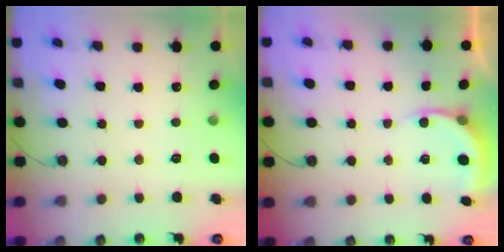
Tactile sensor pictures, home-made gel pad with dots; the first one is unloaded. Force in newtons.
{"total": 4.2, "press": 4.1, "slide": 0.3}